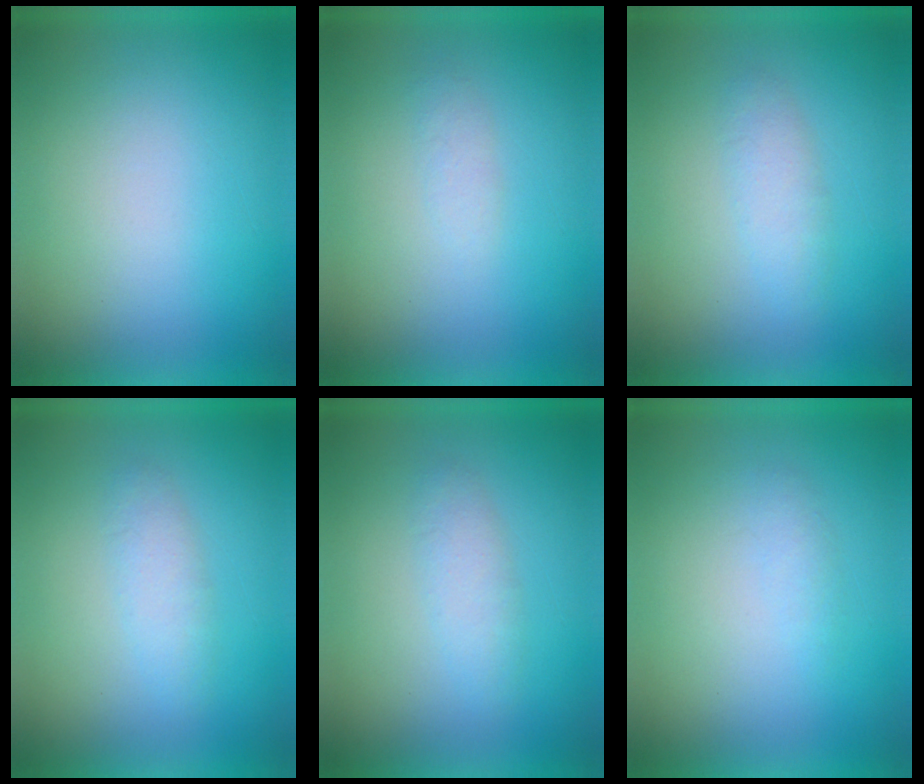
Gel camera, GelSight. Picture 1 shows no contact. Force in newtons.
{"total": 1.4}
{"total": 2.3}
{"total": 2.4}
{"total": 2.2}
{"total": 1.3}